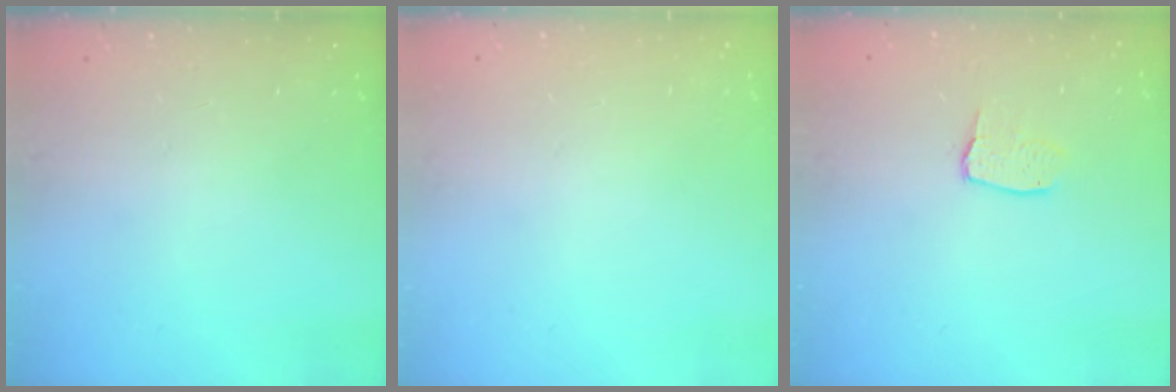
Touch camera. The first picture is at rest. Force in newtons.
{"total": 0.0}
{"total": 3.0, "press": 3.0, "slide": 0.2}